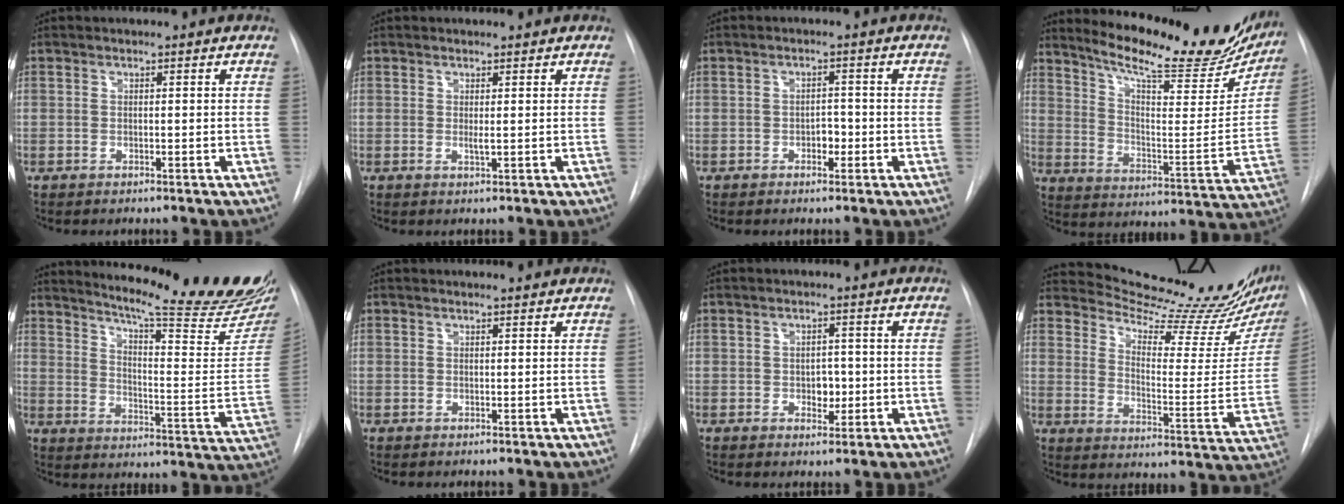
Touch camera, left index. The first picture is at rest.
{"total": 0.8, "force": [0.3, 0.0, 0.8], "torque": [-0.019, -0.002, 0.006]}
{"total": 2.0, "force": [-0.8, 1.2, 1.4], "torque": [-0.016, 0.006, -0.011]}
{"total": 23.6, "force": [20.6, 5.0, 10.2], "torque": [-0.149, -0.051, 0.276]}
{"total": 25.5, "force": [22.5, 1.2, 12.0], "torque": [-0.180, -0.108, 0.283]}
{"total": 2.1, "force": [2.1, 0.0, 0.3], "torque": [-0.007, 0.011, 0.024]}
{"total": 2.6, "force": [-0.3, 1.8, 1.8], "torque": [-0.019, 0.002, -0.001]}
{"total": 22.9, "force": [21.4, 1.9, 8.0], "torque": [-0.114, -0.109, 0.274]}